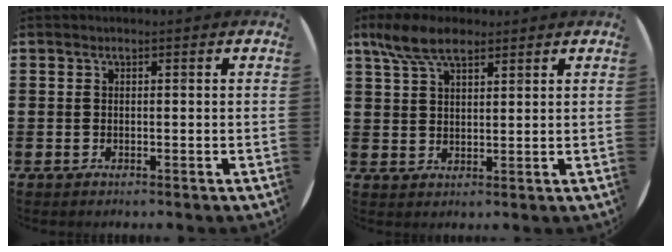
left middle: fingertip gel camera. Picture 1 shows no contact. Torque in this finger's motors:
{"motor_torque": [1.19, -0.95, 0.18, 0.06]}